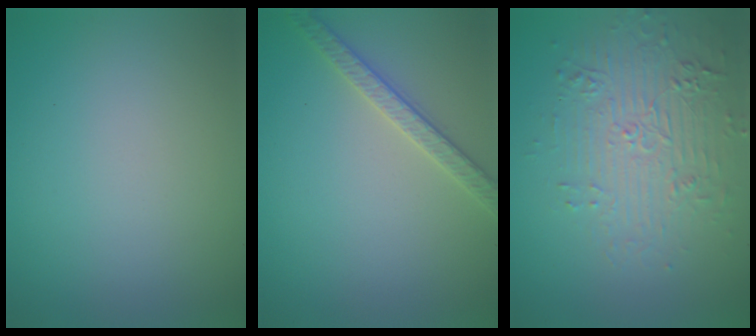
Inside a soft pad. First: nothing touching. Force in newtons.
{"total": 2.6, "press": 2.6, "slide": 0.5}
{"total": 4.2, "press": 3.8, "slide": 1.7}